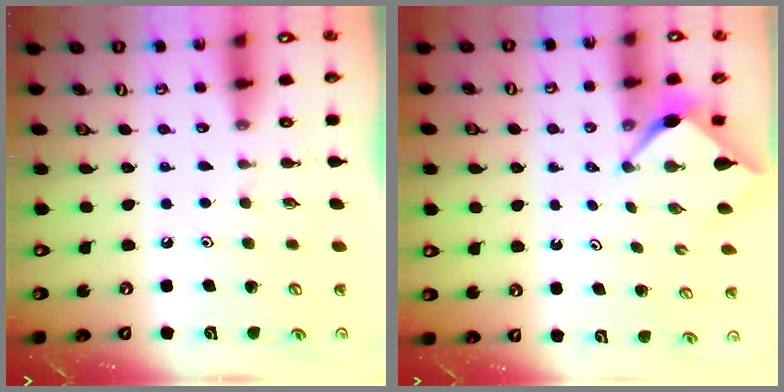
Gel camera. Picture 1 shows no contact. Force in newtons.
{"total": 2.6, "press": 2.6, "slide": 0.3}